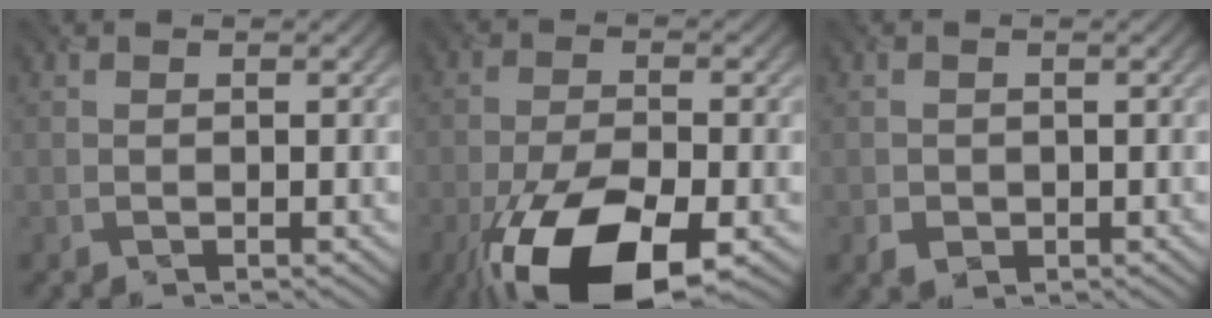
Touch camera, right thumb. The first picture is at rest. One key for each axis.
{"total": 15.0, "fx": -8.1, "fy": 6.2, "fz": 11.0, "tx": -0.206, "ty": -0.026, "tz": -0.145}
{"total": 1.7, "fx": -0.5, "fy": 1.4, "fz": 0.7, "tx": -0.015, "ty": -0.009, "tz": -0.008}